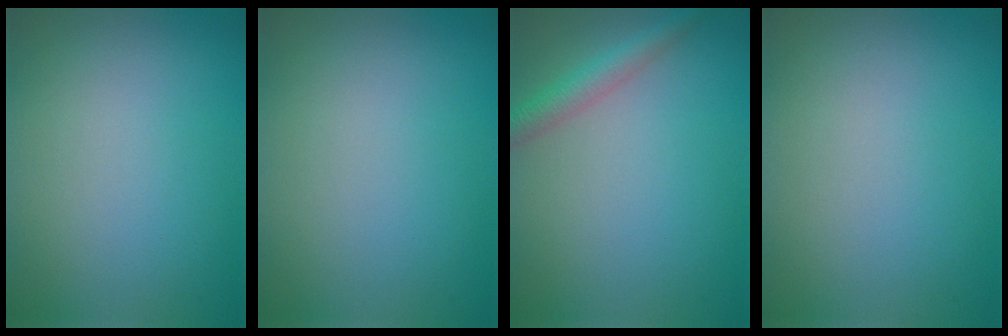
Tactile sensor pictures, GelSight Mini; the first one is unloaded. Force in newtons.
{"total": 0.0}
{"total": 2.7, "press": 2.7, "slide": 0.1}
{"total": 0.0}